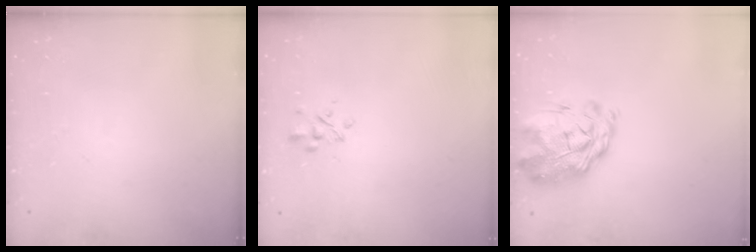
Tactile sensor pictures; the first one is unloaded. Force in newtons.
{"total": 2.7, "press": 2.6, "slide": 0.9}
{"total": 3.3, "press": 2.6, "slide": 2.0}